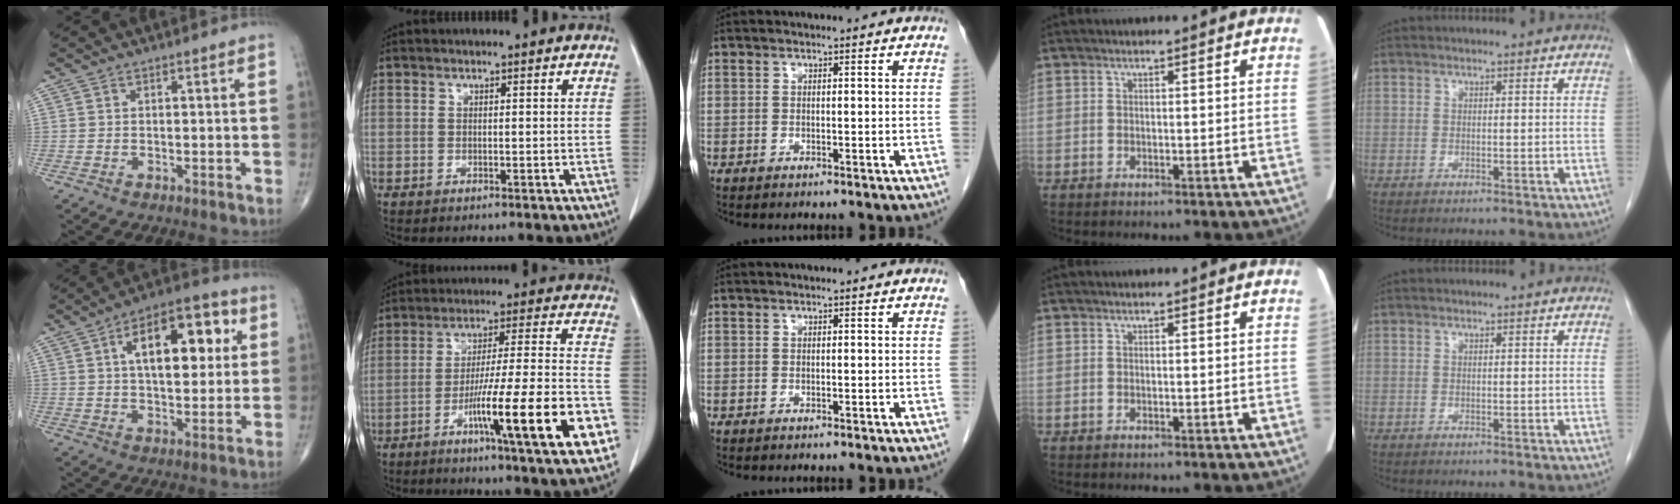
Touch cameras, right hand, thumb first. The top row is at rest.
{"thumb": {"total": 16.9, "force": [4.5, 8.4, 14.0], "torque": [-0.180, 0.012, 0.063]}, "index": {"total": 19.8, "force": [-8.0, 0.7, 18.1], "torque": [-0.243, -0.007, -0.120]}}